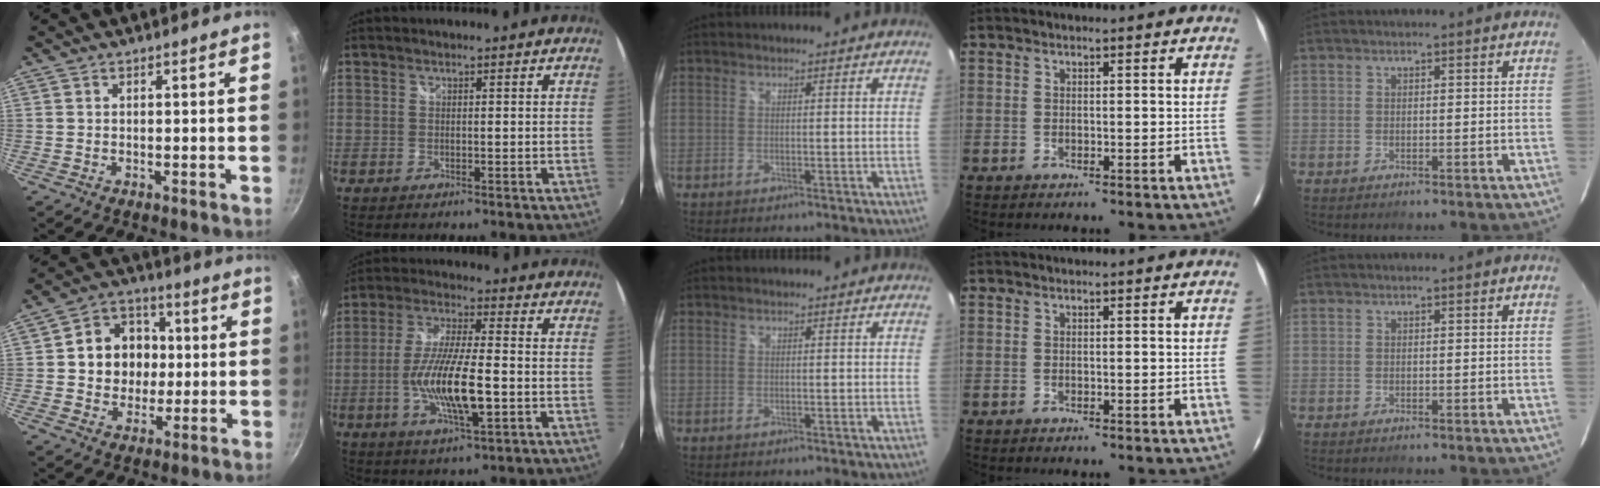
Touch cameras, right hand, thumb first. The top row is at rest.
{"thumb": {"total": 12.2, "force": [0.9, 10.6, 6.1], "torque": [-0.056, 0.013, 0.009]}, "index": {"total": 13.2, "force": [-3.1, 2.8, 12.5], "torque": [-0.246, -0.010, -0.058]}}